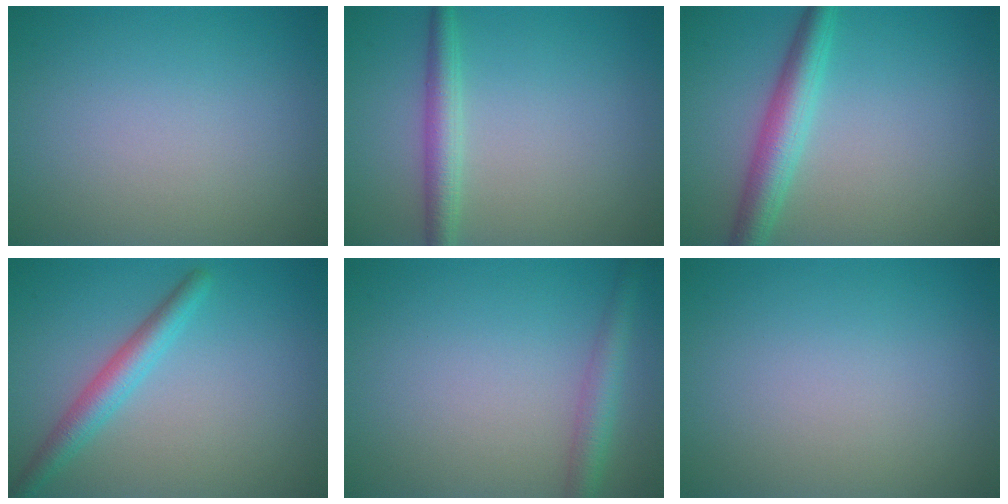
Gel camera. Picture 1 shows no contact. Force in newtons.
{"total": 2.7, "press": 2.7, "slide": 0.0}
{"total": 4.1, "press": 4.1, "slide": 0.0}
{"total": 3.1, "press": 3.0, "slide": 0.1}
{"total": 2.7, "press": 2.7, "slide": 0.1}
{"total": 0.0}